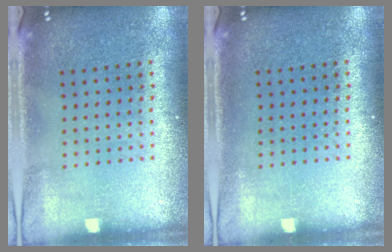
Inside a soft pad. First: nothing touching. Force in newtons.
{"total": 0.0}